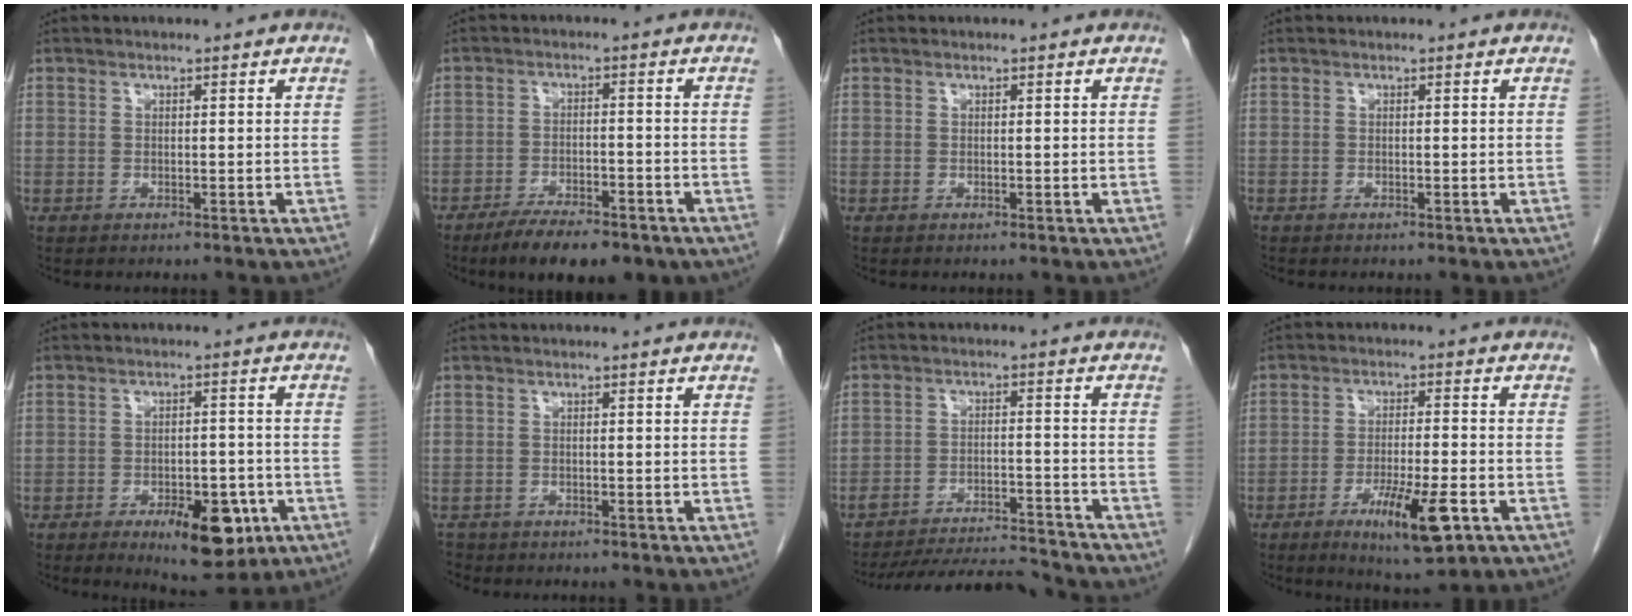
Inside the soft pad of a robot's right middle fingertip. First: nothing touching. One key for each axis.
{"total": 9.8, "fx": -7.1, "fy": 3.2, "fz": 5.9, "tx": -0.085, "ty": -0.007, "tz": -0.108}
{"total": 0.0}
{"total": 0.0}
{"total": 9.8, "fx": -4.7, "fy": 3.9, "fz": 7.7, "tx": -0.101, "ty": -0.004, "tz": -0.057}
{"total": 1.6, "fx": -1.4, "fy": 0.8, "fz": 0.0, "tx": -0.006, "ty": -0.003, "tz": -0.025}
{"total": 13.8, "fx": -13.4, "fy": 1.0, "fz": 3.3, "tx": -0.051, "ty": 0.003, "tz": -0.195}
{"total": 9.4, "fx": -4.3, "fy": 1.3, "fz": 8.2, "tx": -0.137, "ty": -0.018, "tz": -0.064}